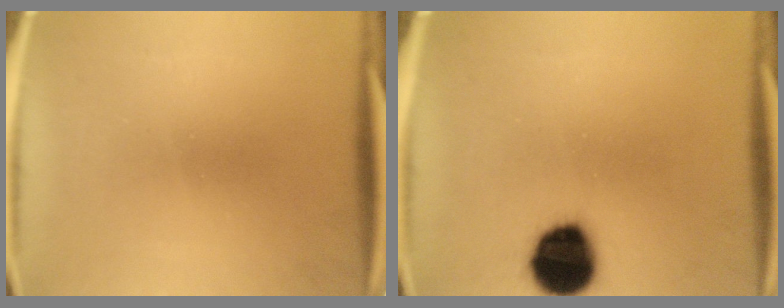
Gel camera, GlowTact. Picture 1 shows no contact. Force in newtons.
{"total": 14.2}